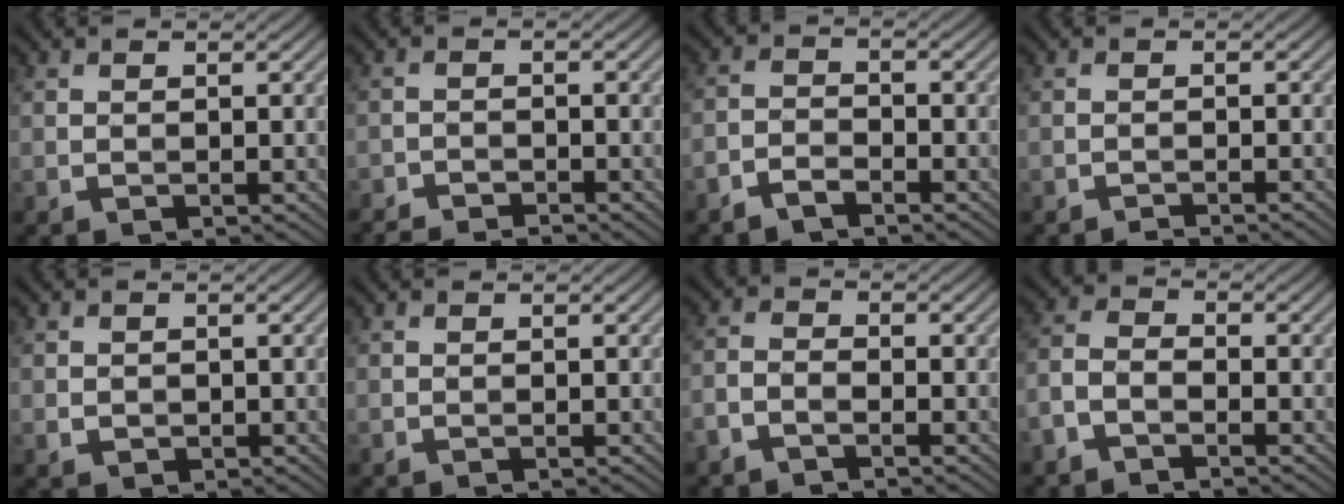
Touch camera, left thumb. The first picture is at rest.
{"total": 3.4, "force": [-3.2, 0.5, 1.1], "torque": [-0.026, -0.001, -0.063]}
{"total": 2.9, "force": [-2.5, 0.9, 1.3], "torque": [-0.028, 0.001, -0.057]}
{"total": 1.2, "force": [-1.1, 0.0, 0.5], "torque": [-0.003, 0.003, -0.024]}
{"total": 1.1, "force": [-0.1, 1.0, 0.4], "torque": [-0.008, -0.008, -0.002]}
{"total": 0.0}
{"total": 2.4, "force": [-1.9, 0.8, 1.1], "torque": [-0.026, 0.000, -0.048]}
{"total": 3.4, "force": [-2.6, 1.4, 1.8], "torque": [-0.041, 0.000, -0.068]}